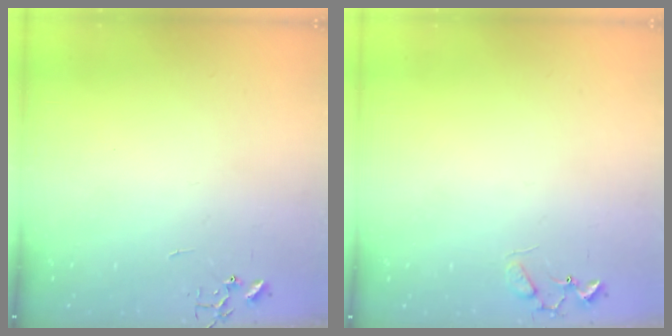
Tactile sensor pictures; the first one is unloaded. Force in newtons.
{"total": 6.2, "press": 6.2, "slide": 0.4}